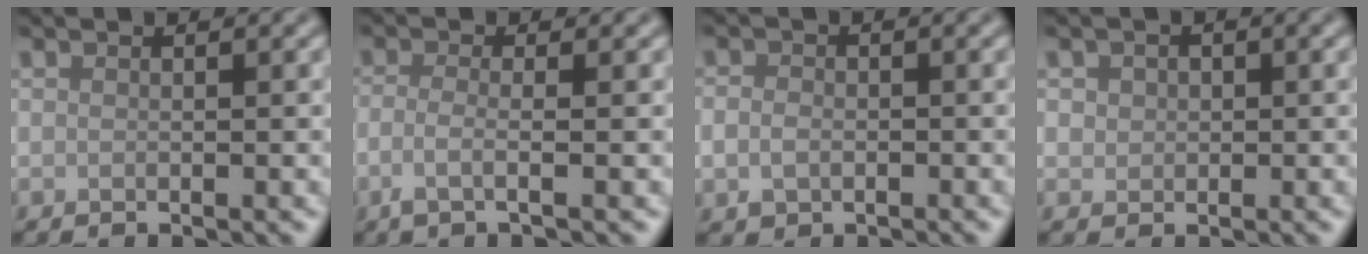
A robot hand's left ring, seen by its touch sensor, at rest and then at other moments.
{"total": 2.3, "force": [-0.7, 0.8, 2.0], "torque": [-0.035, -0.007, -0.026]}
{"total": 2.0, "force": [-0.5, 1.6, 1.1], "torque": [-0.017, -0.004, -0.010]}
{"total": 1.5, "force": [0.3, 1.4, 0.6], "torque": [-0.005, 0.002, 0.003]}